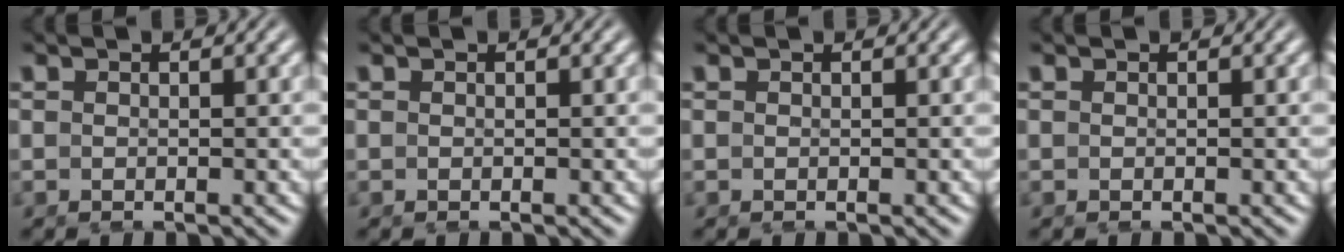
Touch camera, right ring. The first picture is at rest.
{"total": 0.0}
{"total": 0.0}
{"total": 0.0}